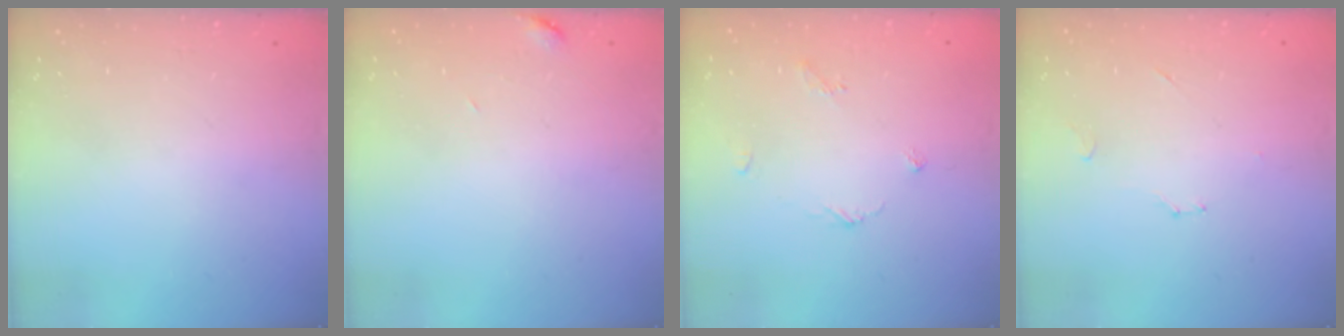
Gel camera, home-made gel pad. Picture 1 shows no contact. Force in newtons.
{"total": 4.3, "press": 4.3, "slide": 0.5}
{"total": 2.9, "press": 2.9, "slide": 0.4}
{"total": 3.5, "press": 3.4, "slide": 0.5}